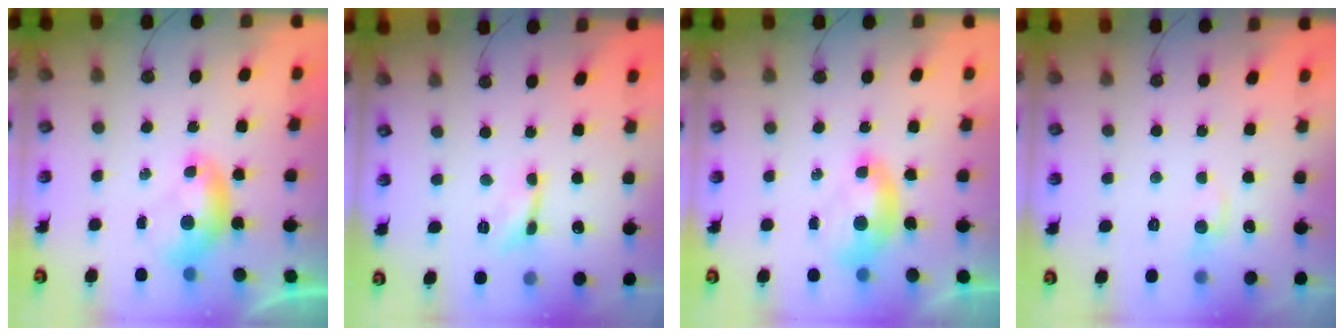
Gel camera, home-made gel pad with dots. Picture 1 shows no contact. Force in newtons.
{"total": 1.1, "press": 1.1, "slide": 0.3}
{"total": 1.8, "press": 1.6, "slide": 0.7}
{"total": 1.0, "press": 0.5, "slide": 0.9}